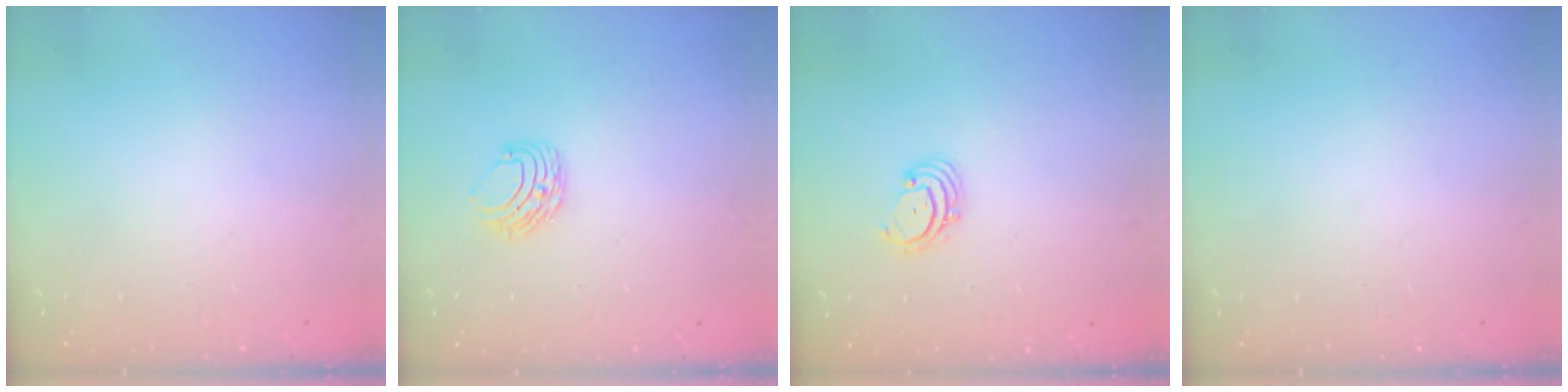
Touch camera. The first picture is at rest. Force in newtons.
{"total": 6.3, "press": 6.2, "slide": 0.6}
{"total": 1.8, "press": 1.7, "slide": 0.6}
{"total": 0.0}